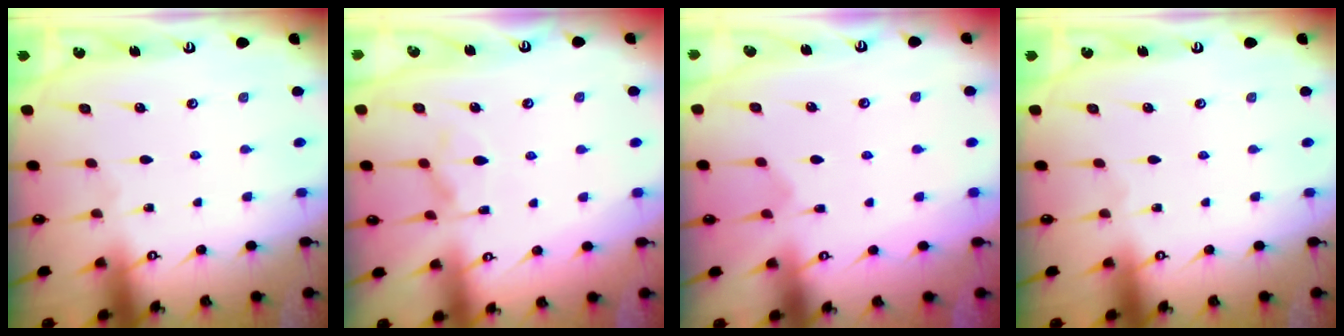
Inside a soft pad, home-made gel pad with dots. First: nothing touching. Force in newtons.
{"total": 5.7, "press": 5.6, "slide": 1.1}
{"total": 2.9, "press": 2.7, "slide": 1.1}
{"total": 0.0}